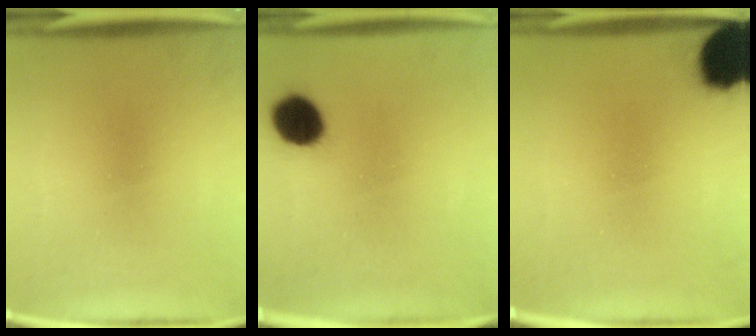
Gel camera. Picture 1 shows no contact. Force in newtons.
{"total": 9.0}
{"total": 15.4}